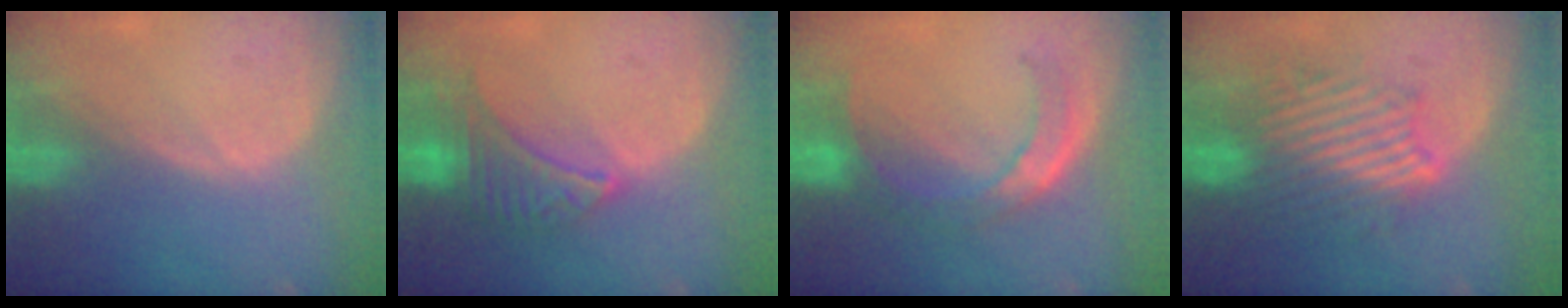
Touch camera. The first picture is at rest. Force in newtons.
{"total": 6.5, "press": 6.5, "slide": 0.5}
{"total": 7.0, "press": 6.3, "slide": 3.1}
{"total": 9.0, "press": 8.9, "slide": 1.2}